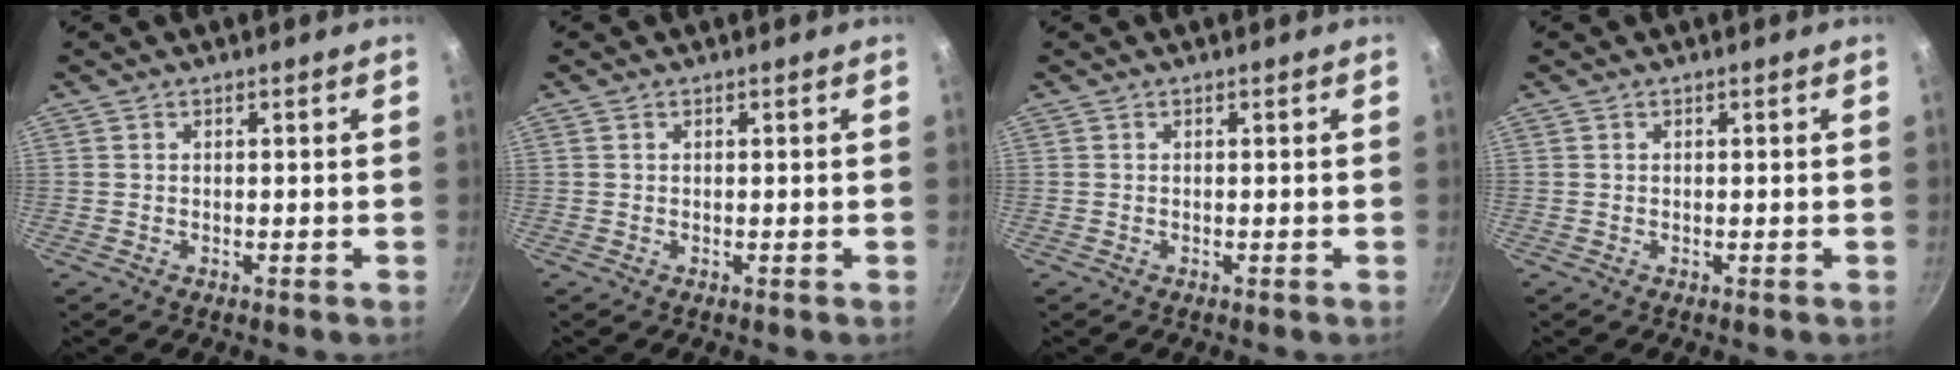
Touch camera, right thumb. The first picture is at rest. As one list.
[{"total": 0.0}, {"total": 0.0}, {"total": 0.0}]